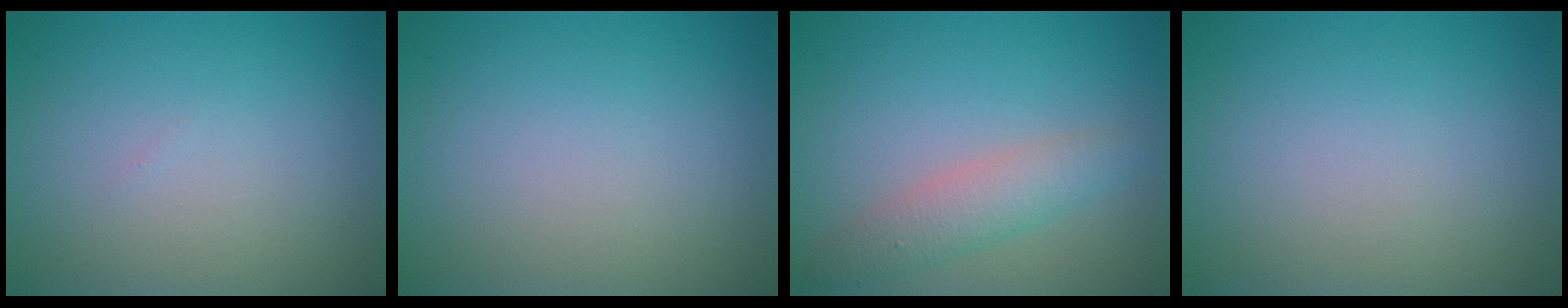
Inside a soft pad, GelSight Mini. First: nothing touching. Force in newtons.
{"total": 0.0}
{"total": 2.9, "press": 2.9, "slide": 0.1}
{"total": 0.0}